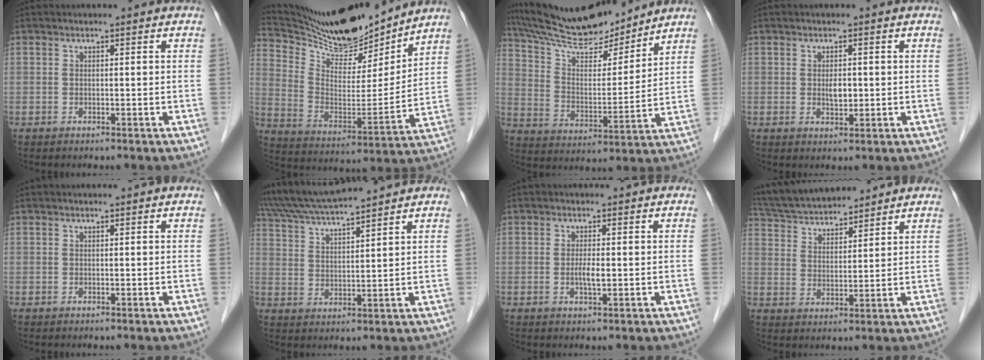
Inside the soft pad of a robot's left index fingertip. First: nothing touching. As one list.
[{"total": 18.2, "force": [17.1, 2.7, 5.7], "torque": [-0.119, -0.019, 0.292]}, {"total": 15.5, "force": [14.5, 2.3, 5.0], "torque": [-0.096, 0.004, 0.257]}, {"total": 2.0, "force": [0.1, 1.0, 1.8], "torque": [-0.033, -0.002, 0.003]}, {"total": 0.0}, {"total": 11.2, "force": [10.3, -0.7, 4.3], "torque": [-0.090, 0.026, 0.182]}, {"total": 2.1, "force": [-0.2, 0.4, 2.0], "torque": [-0.043, -0.001, -0.003]}, {"total": 12.8, "force": [11.9, 2.3, 4.1], "torque": [-0.081, 0.033, 0.214]}]